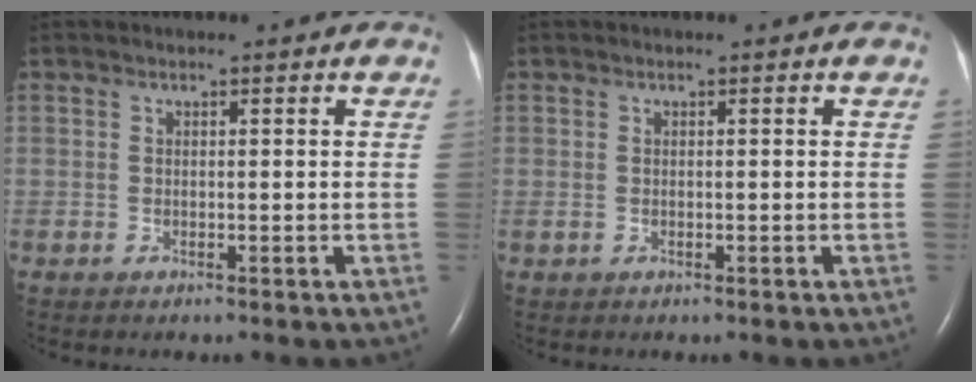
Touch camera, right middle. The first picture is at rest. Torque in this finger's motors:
{"motor_torque": [0.11, -0.05, 0.04, -0.04]}